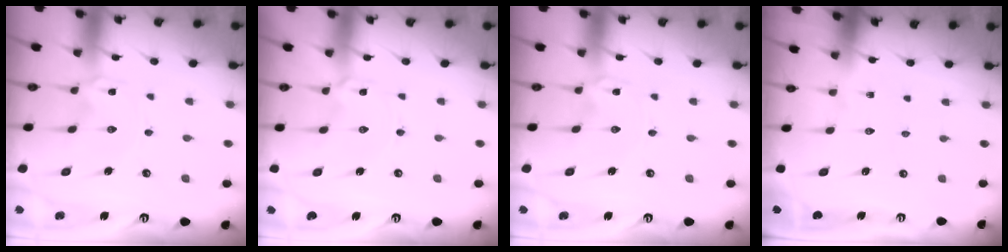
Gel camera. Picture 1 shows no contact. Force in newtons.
{"total": 1.2, "press": 1.2, "slide": 0.2}
{"total": 0.0}
{"total": 0.0}